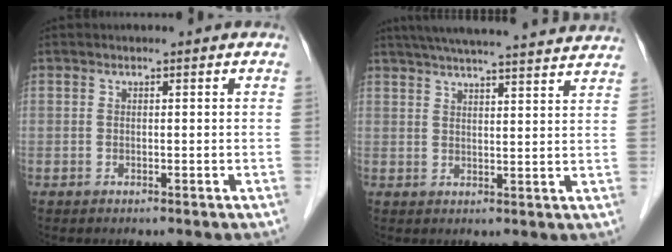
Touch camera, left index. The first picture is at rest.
{"total": 22.0, "force": [20.1, 0.9, 8.9], "torque": [-0.142, 0.018, 0.260]}